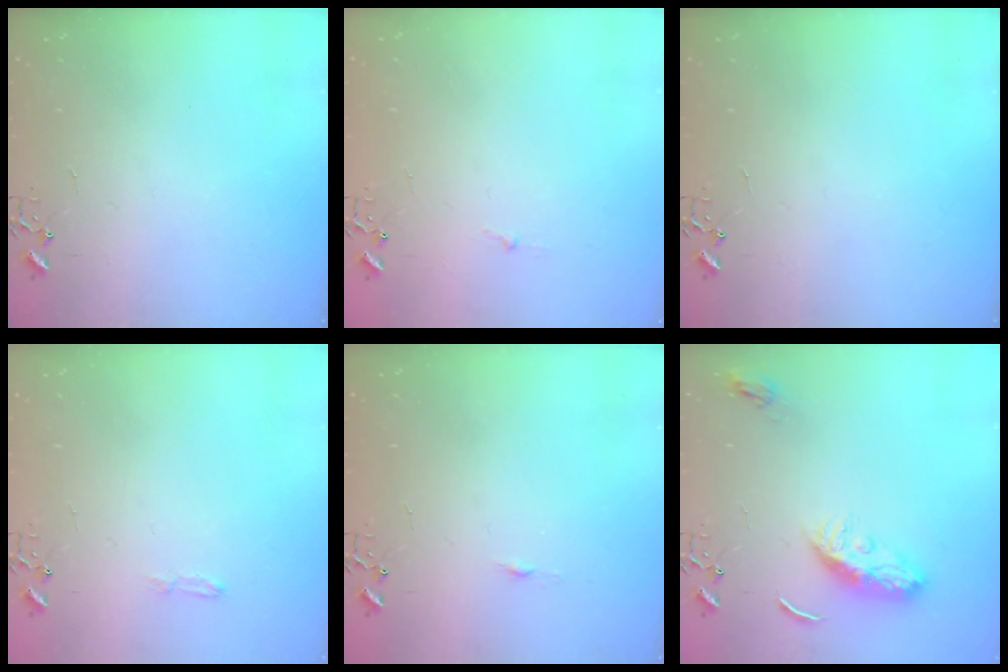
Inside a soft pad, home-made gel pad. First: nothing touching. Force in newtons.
{"total": 2.7, "press": 2.7, "slide": 0.3}
{"total": 0.0}
{"total": 3.8, "press": 3.8, "slide": 0.5}
{"total": 3.3, "press": 3.3, "slide": 0.4}
{"total": 9.9, "press": 9.9, "slide": 0.1}